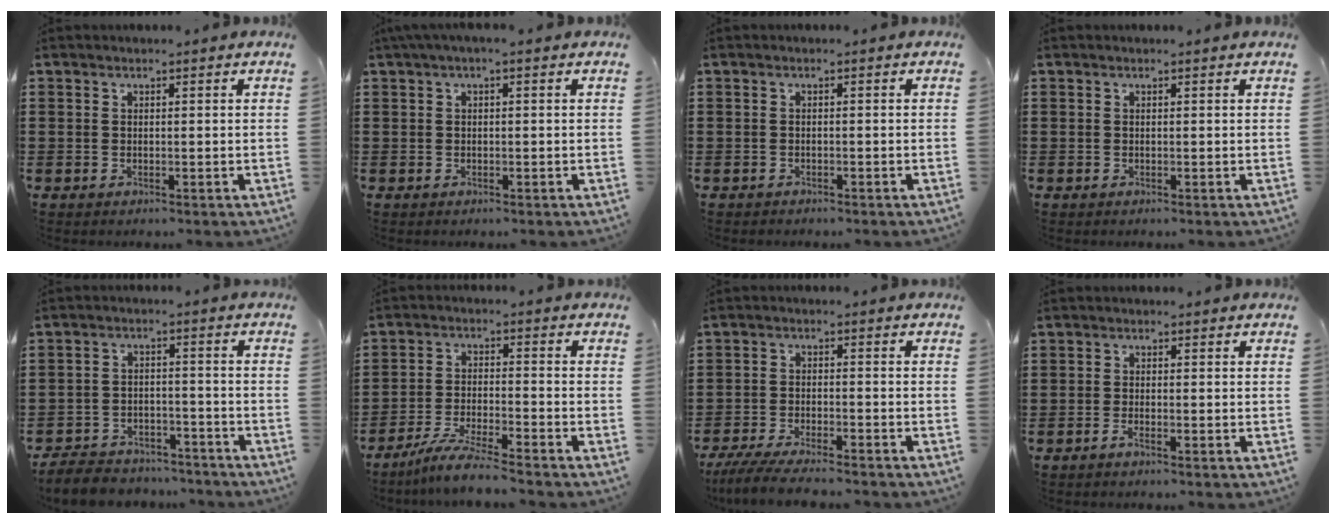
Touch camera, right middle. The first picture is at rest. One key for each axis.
{"total": 0.8, "fx": 0.0, "fy": 0.0, "fz": 0.7, "tx": -0.012, "ty": -0.003, "tz": 0.000}
{"total": 0.7, "fx": -0.7, "fy": 0.2, "fz": -0.1, "tx": -0.001, "ty": 0.001, "tz": -0.015}
{"total": 0.0}
{"total": 5.7, "fx": -5.5, "fy": 1.2, "fz": 0.7, "tx": -0.019, "ty": 0.009, "tz": -0.111}
{"total": 6.2, "fx": -5.6, "fy": -0.3, "fz": 2.8, "tx": -0.064, "ty": -0.016, "tz": -0.107}
{"total": 5.1, "fx": -4.7, "fy": 0.3, "fz": 2.0, "tx": -0.053, "ty": -0.013, "tz": -0.094}
{"total": 1.1, "fx": -0.8, "fy": 0.1, "fz": 0.7, "tx": -0.021, "ty": -0.006, "tz": -0.016}